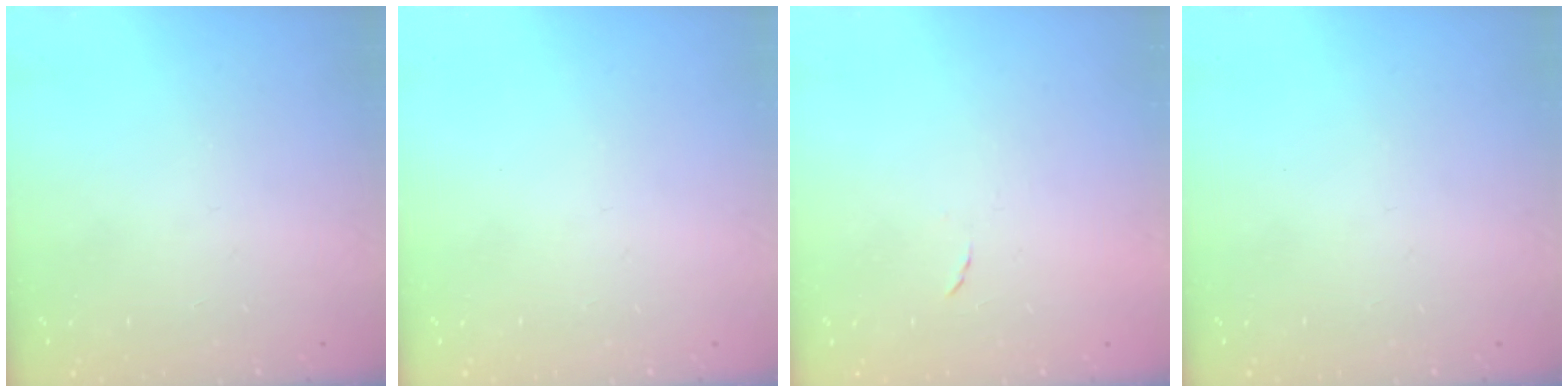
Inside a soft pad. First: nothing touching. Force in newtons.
{"total": 0.0}
{"total": 4.2, "press": 4.2, "slide": 0.5}
{"total": 0.0}